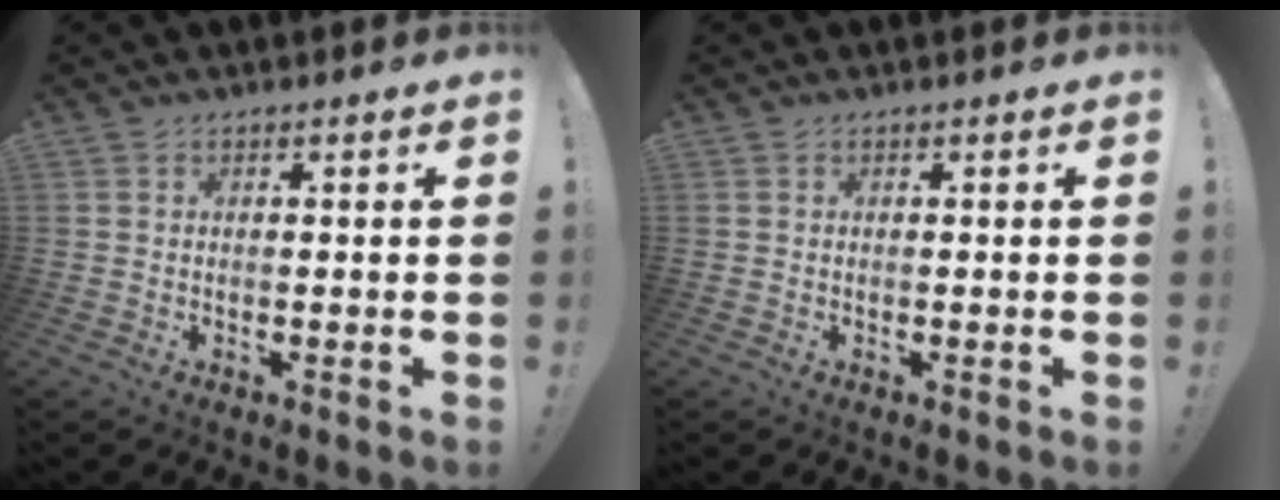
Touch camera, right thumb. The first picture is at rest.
{"total": 0.0}